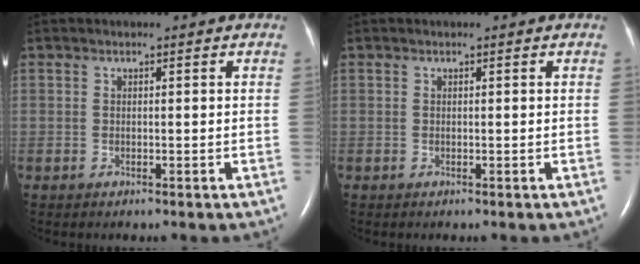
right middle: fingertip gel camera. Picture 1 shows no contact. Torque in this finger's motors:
{"motor_torque": [-0.21, 0.14, 0.07, -0.01]}